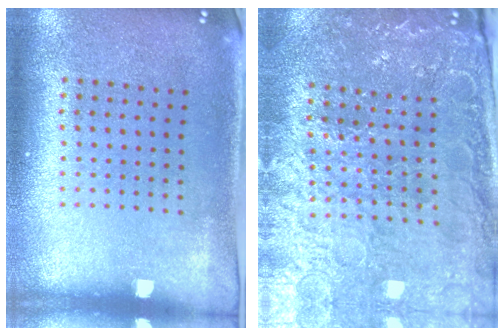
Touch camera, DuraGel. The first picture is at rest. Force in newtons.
{"total": 3.4, "press": 3.4, "slide": 0.3}